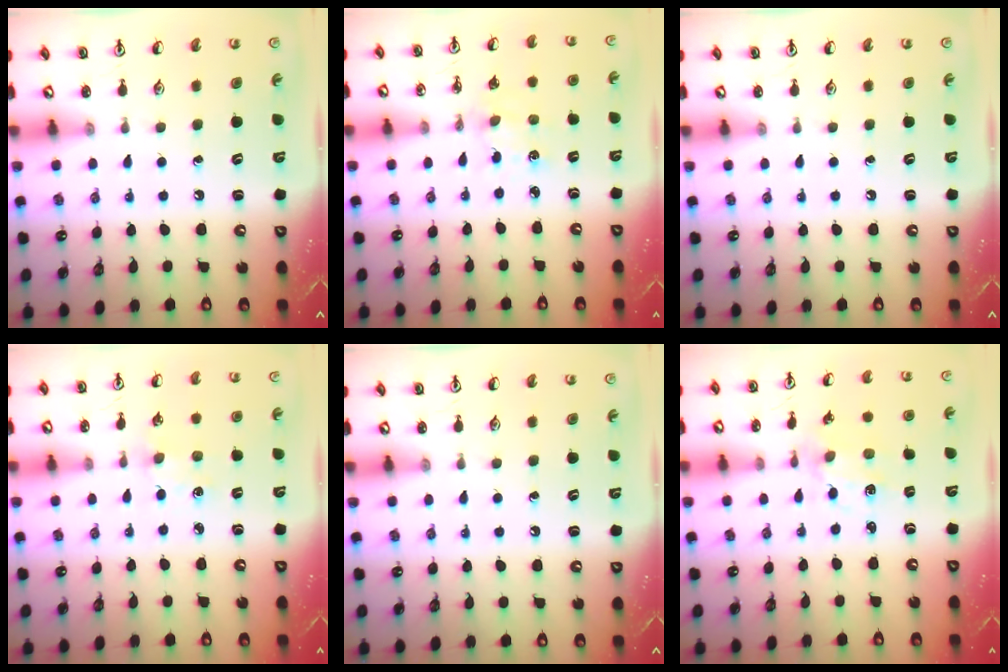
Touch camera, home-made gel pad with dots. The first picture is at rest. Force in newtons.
{"total": 3.1, "press": 3.1, "slide": 0.4}
{"total": 0.0}
{"total": 2.3, "press": 2.3, "slide": 0.3}
{"total": 0.0}
{"total": 2.4, "press": 2.4, "slide": 0.4}